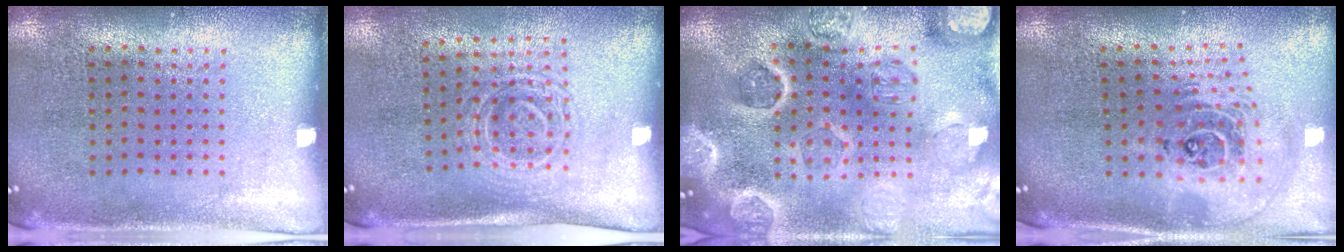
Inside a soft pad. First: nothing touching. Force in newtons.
{"total": 1.7, "press": 1.3, "slide": 1.0}
{"total": 5.4, "press": 4.6, "slide": 2.7}
{"total": 2.4, "press": 1.8, "slide": 1.7}